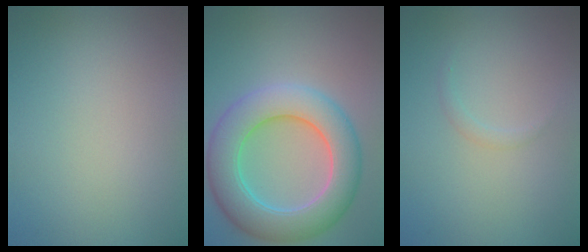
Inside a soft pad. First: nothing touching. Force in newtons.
{"total": 8.1, "press": 8.1, "slide": 0.3}
{"total": 0.7, "press": 0.7, "slide": 0.1}